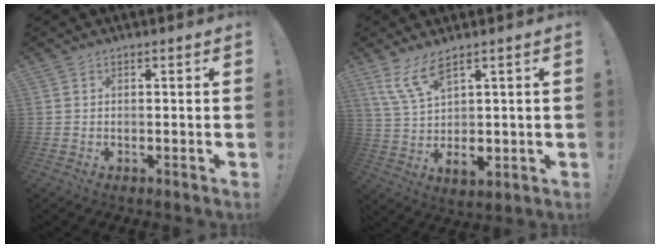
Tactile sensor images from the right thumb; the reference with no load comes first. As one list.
[{"total": 10.0, "force": [4.0, 3.7, 8.4], "torque": [-0.159, -0.027, 0.079]}]